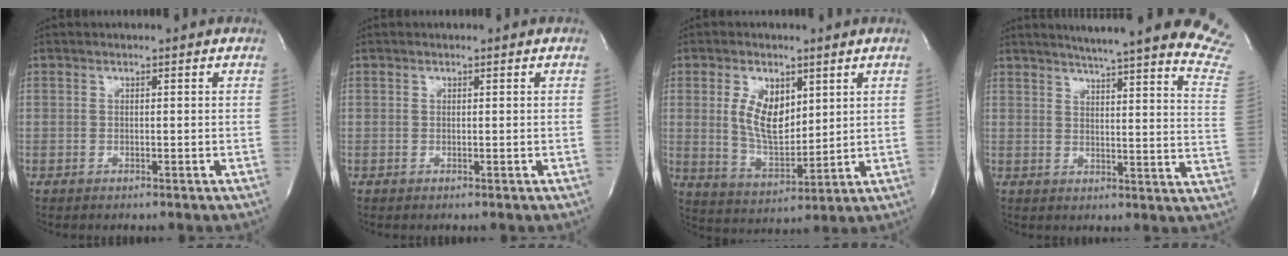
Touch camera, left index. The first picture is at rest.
{"total": 0.0}
{"total": 8.8, "force": [2.7, 4.6, 7.0], "torque": [-0.137, -0.002, 0.059]}
{"total": 25.9, "force": [23.2, -0.6, 11.3], "torque": [-0.154, -0.109, 0.264]}